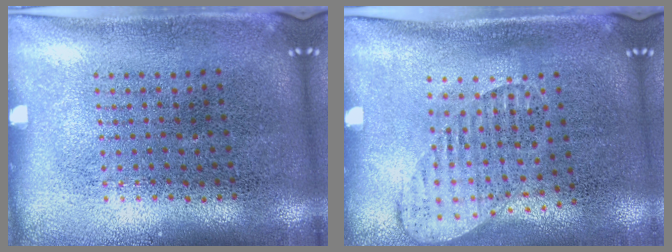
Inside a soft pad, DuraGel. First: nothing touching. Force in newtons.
{"total": 1.4, "press": 1.1, "slide": 0.8}